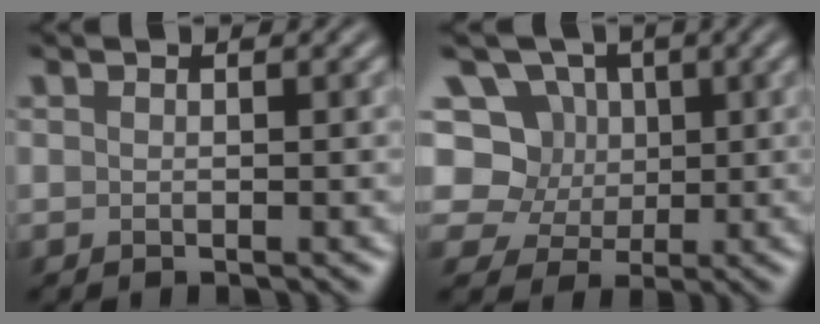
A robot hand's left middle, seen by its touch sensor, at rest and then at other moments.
{"total": 8.0, "force": [2.8, 6.8, 3.2], "torque": [-0.052, 0.025, 0.024]}